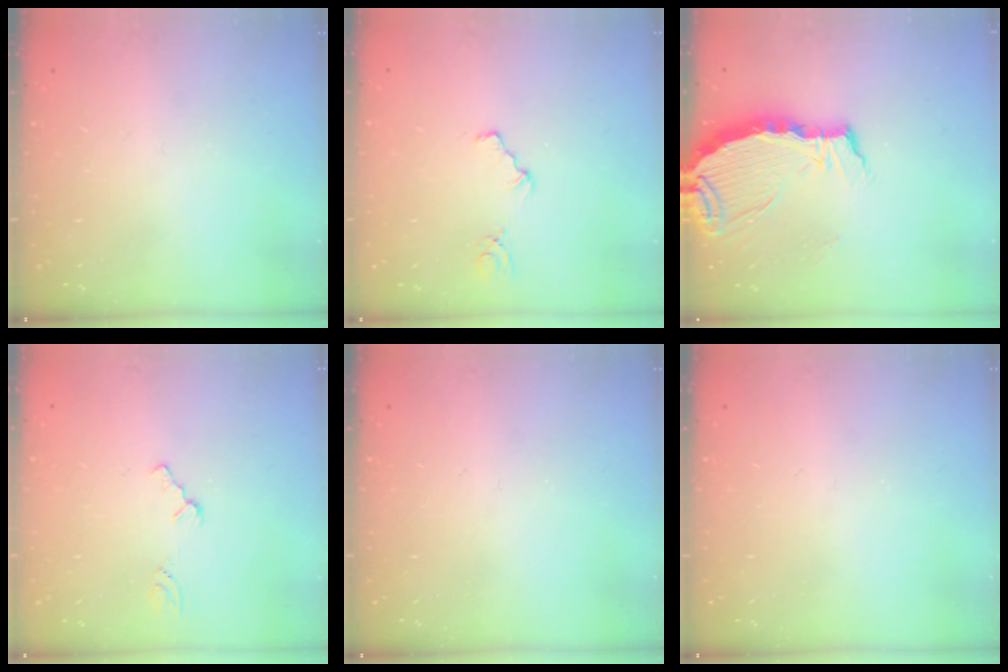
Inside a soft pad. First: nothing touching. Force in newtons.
{"total": 3.3, "press": 3.3, "slide": 0.5}
{"total": 7.5, "press": 7.5, "slide": 0.8}
{"total": 0.0}
{"total": 0.0}
{"total": 0.0}